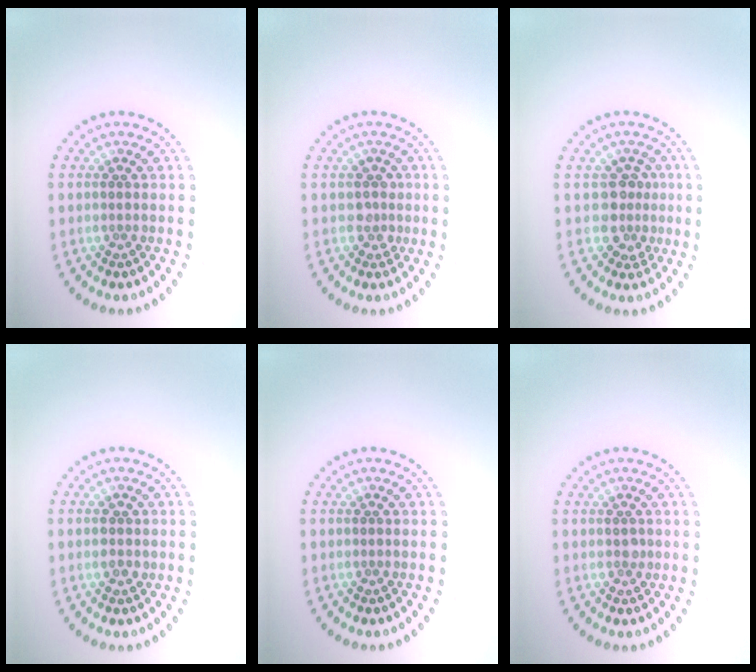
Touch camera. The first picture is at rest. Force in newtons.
{"total": 1.5, "press": 1.2, "slide": 0.9}
{"total": 2.6, "press": 1.9, "slide": 1.8}
{"total": 1.4, "press": 1.4, "slide": 0.3}
{"total": 0.0}
{"total": 0.6, "press": 0.5, "slide": 0.2}